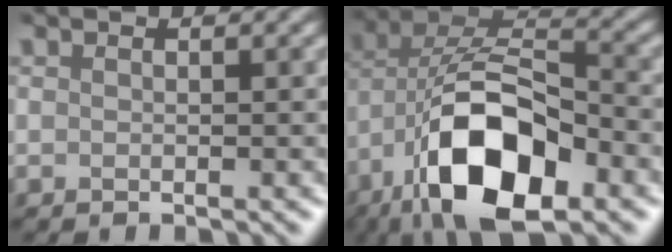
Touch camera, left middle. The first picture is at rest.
{"total": 11.9, "force": [-5.4, 6.0, 8.7], "torque": [-0.172, 0.001, -0.092]}